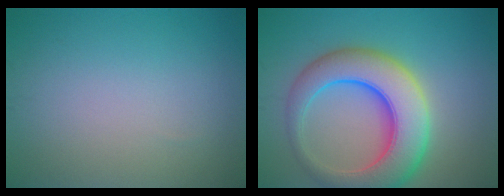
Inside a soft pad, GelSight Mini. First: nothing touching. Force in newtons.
{"total": 9.5, "press": 9.5, "slide": 0.3}